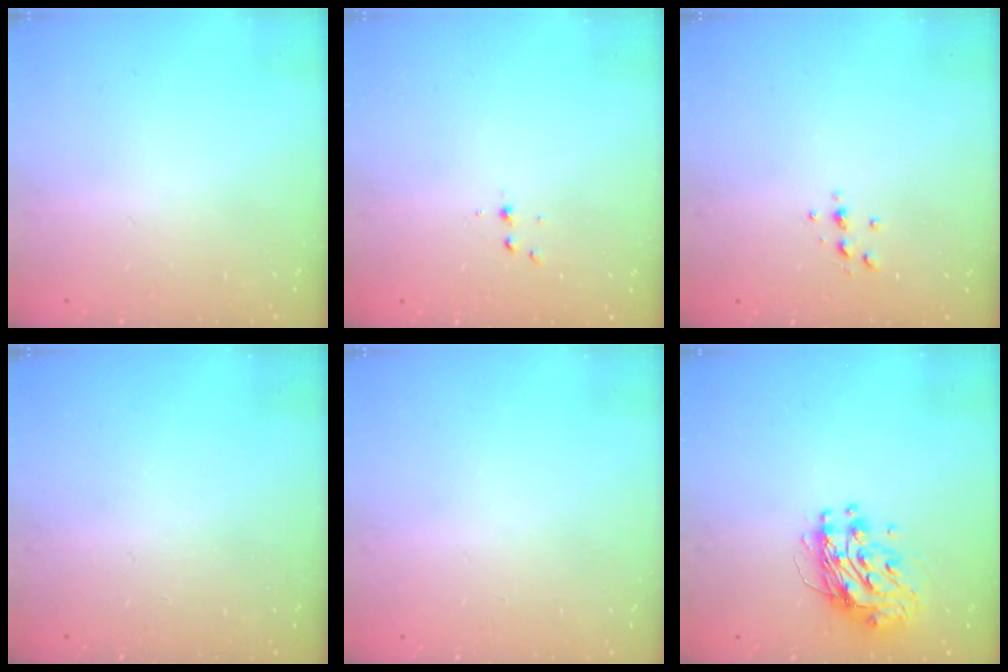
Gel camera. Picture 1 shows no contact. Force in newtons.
{"total": 3.2, "press": 3.1, "slide": 0.4}
{"total": 3.0, "press": 3.0, "slide": 0.4}
{"total": 0.0}
{"total": 0.0}
{"total": 10.2, "press": 10.2, "slide": 0.8}